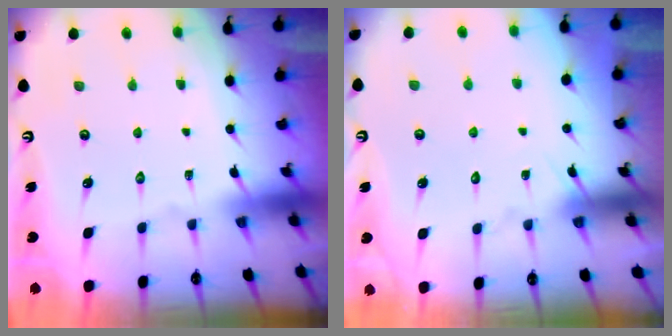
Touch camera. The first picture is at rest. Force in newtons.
{"total": 5.7, "press": 5.7, "slide": 0.5}